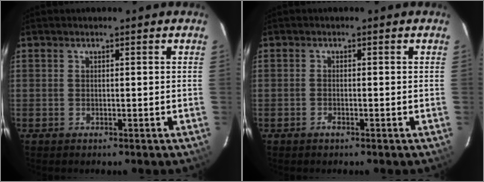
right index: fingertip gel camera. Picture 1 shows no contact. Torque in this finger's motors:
{"motor_torque": [0.13, 0.04, 0.03, 0.02]}